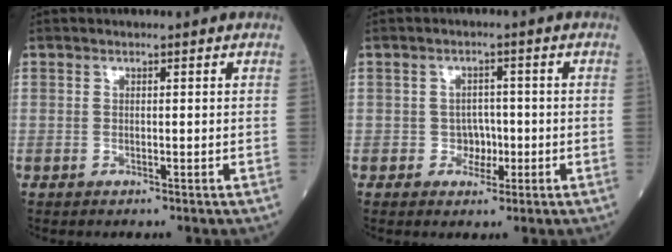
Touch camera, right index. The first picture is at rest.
{"total": 2.8, "force": [-0.7, 2.4, 1.2], "torque": [-0.006, 0.009, -0.009]}